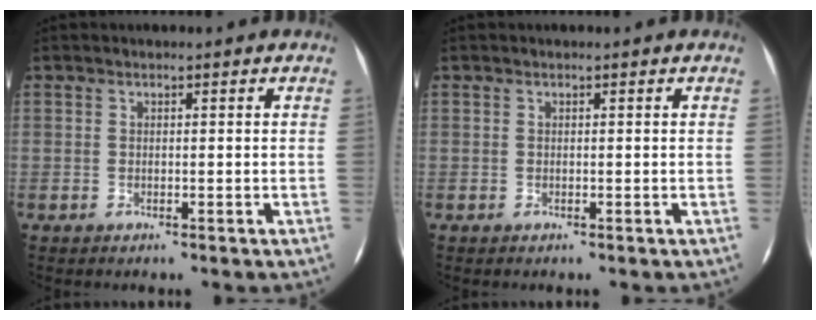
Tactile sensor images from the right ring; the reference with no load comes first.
{"total": 0.0}